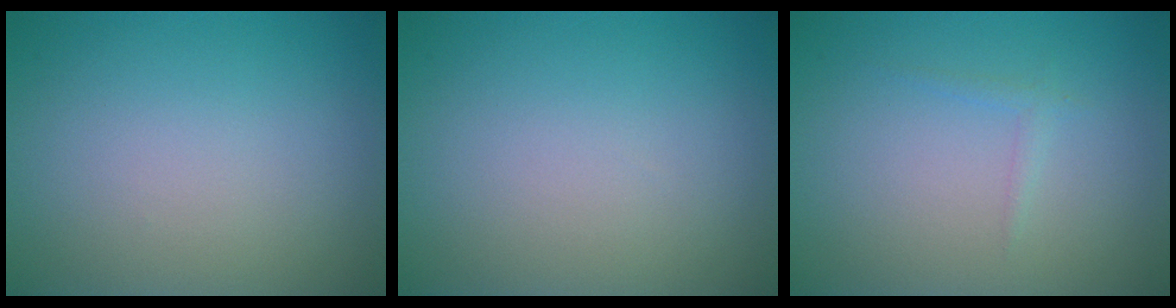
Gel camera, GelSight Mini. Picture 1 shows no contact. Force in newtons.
{"total": 0.0}
{"total": 0.8, "press": 0.8, "slide": 0.1}